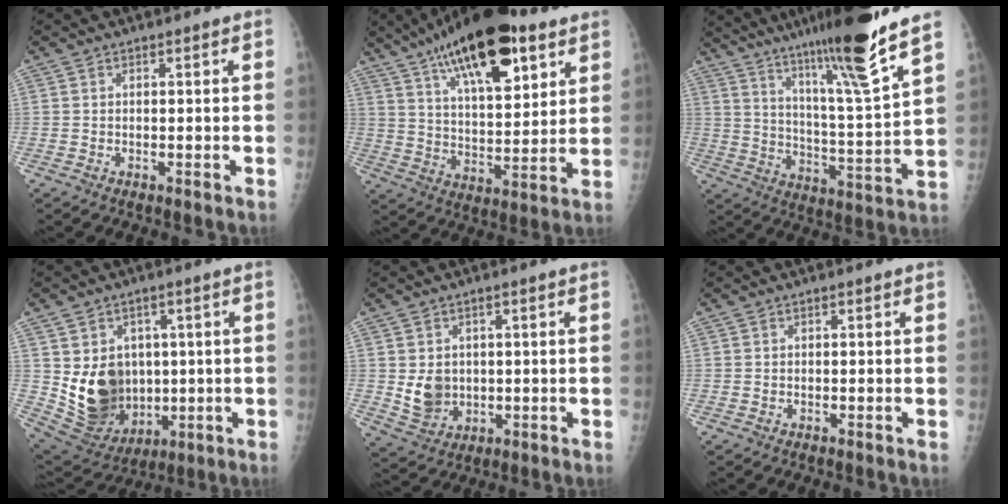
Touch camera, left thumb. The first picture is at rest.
{"total": 22.8, "force": [12.5, 9.0, 16.9], "torque": [-0.252, -0.028, 0.206]}
{"total": 20.3, "force": [14.8, -0.1, 13.9], "torque": [-0.210, -0.077, 0.239]}
{"total": 14.4, "force": [0.7, 11.5, 8.5], "torque": [-0.106, -0.014, 0.045]}
{"total": 6.1, "force": [0.3, 5.1, 3.3], "torque": [-0.035, -0.008, 0.022]}
{"total": 0.0}